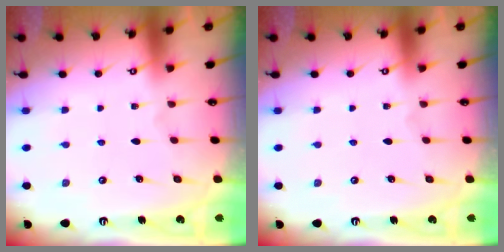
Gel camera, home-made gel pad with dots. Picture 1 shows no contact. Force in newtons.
{"total": 0.0}